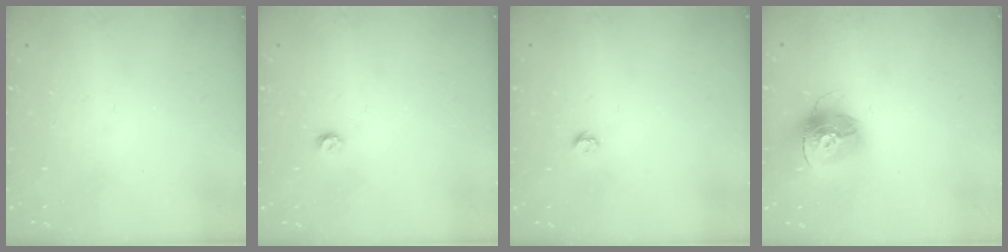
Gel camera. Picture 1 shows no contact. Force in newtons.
{"total": 3.5, "press": 3.5, "slide": 0.3}
{"total": 3.8, "press": 3.7, "slide": 0.5}
{"total": 15.3, "press": 15.2, "slide": 1.4}